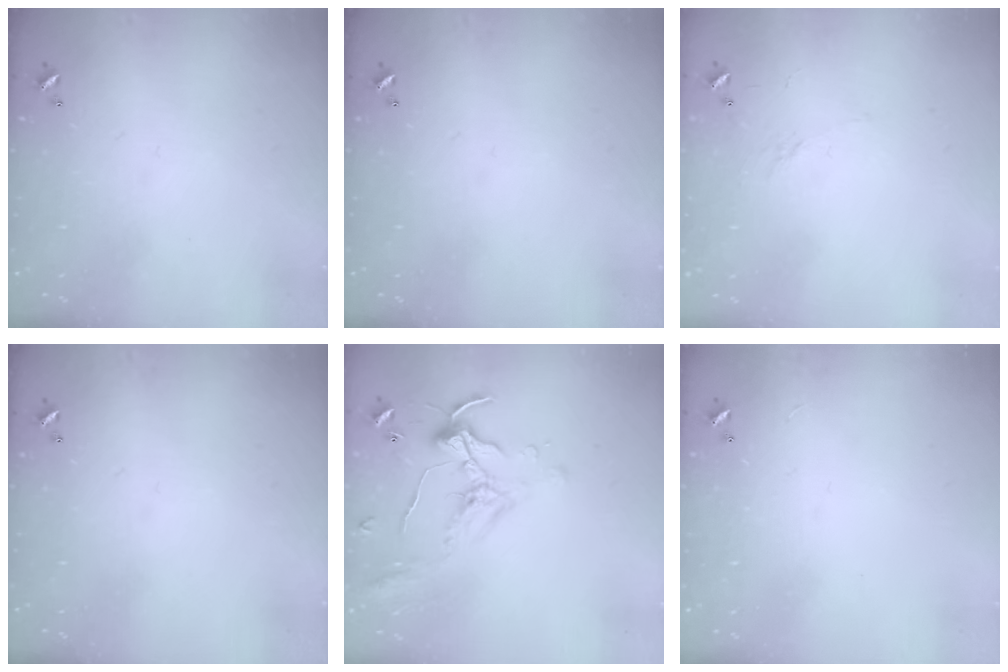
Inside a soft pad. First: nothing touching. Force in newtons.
{"total": 0.0}
{"total": 6.2, "press": 6.2, "slide": 0.8}
{"total": 0.0}
{"total": 0.8, "press": 0.8, "slide": 0.2}
{"total": 2.8, "press": 2.8, "slide": 0.3}